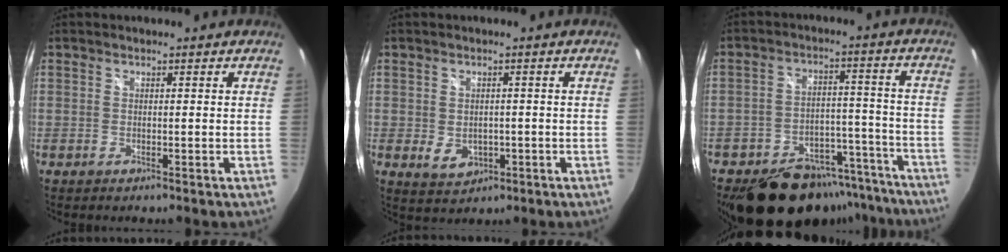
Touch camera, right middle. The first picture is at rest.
{"total": 4.7, "force": [-1.1, 3.7, 2.8], "torque": [-0.052, -0.008, -0.010]}
{"total": 21.3, "force": [-16.6, 10.6, 8.0], "torque": [-0.161, 0.039, -0.210]}